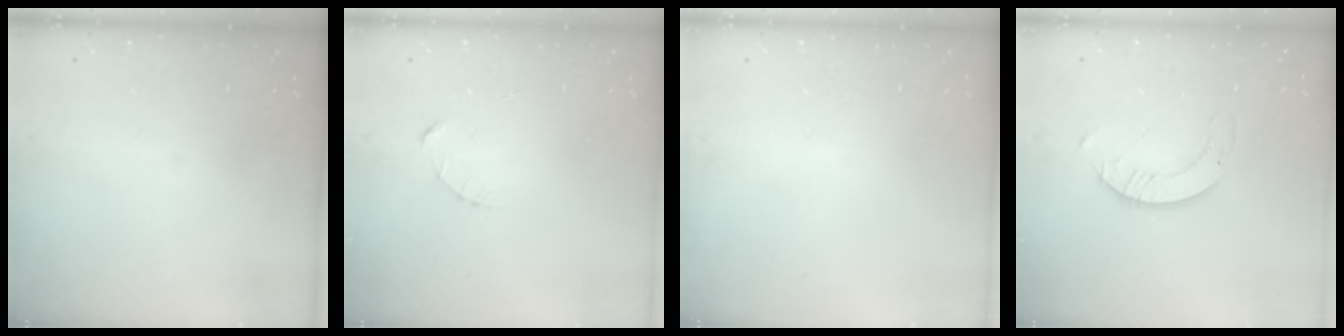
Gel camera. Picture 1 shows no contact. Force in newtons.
{"total": 2.3, "press": 2.3, "slide": 0.3}
{"total": 0.0}
{"total": 2.0, "press": 2.0, "slide": 0.2}